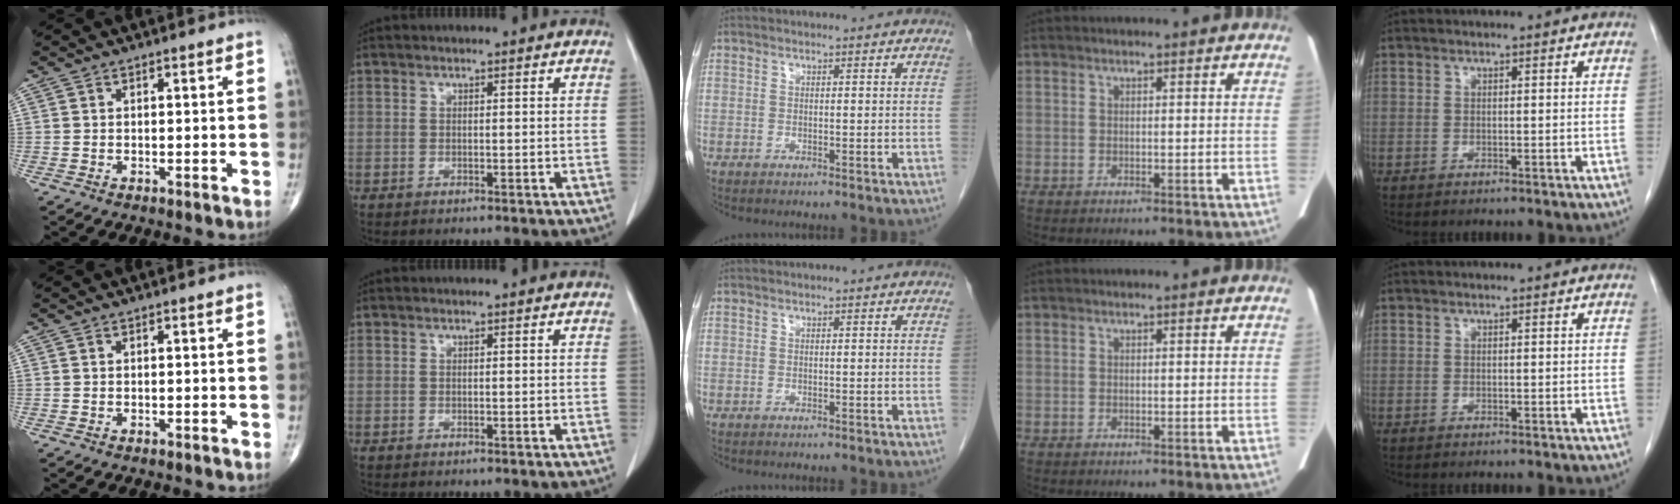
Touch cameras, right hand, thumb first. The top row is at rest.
{}